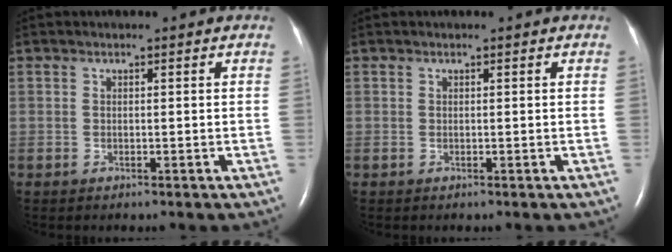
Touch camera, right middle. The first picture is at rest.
{"total": 0.0}